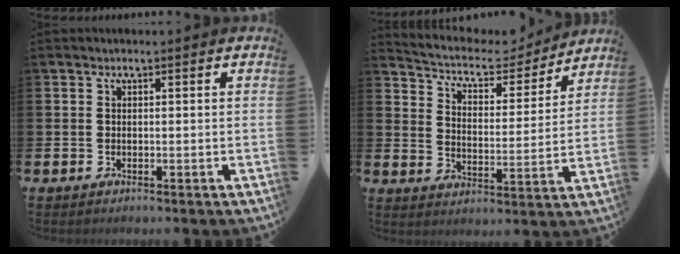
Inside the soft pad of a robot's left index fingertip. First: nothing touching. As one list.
[{"total": 6.3, "force": [5.8, 2.2, 1.5], "torque": [-0.060, -0.043, 0.095]}]